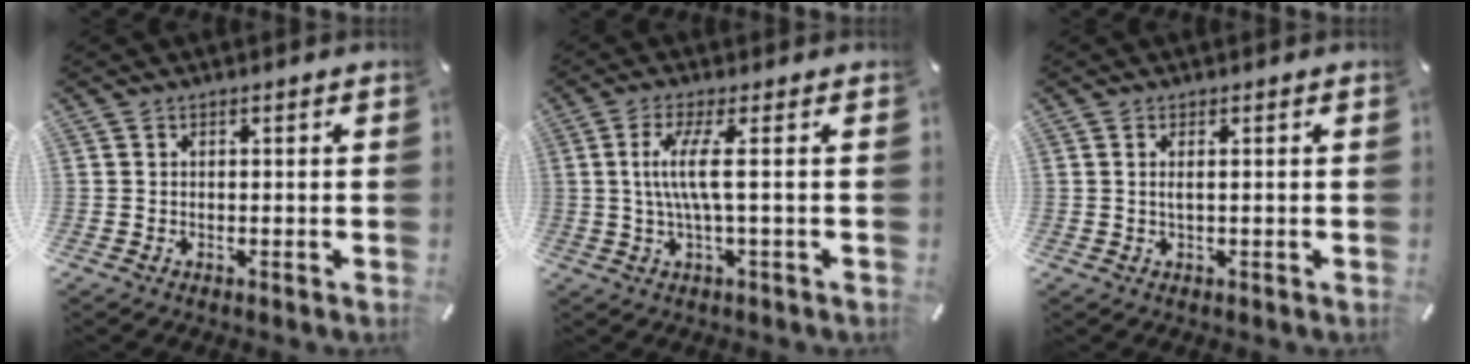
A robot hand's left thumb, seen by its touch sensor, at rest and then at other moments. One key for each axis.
{"total": 7.7, "fx": 0.5, "fy": 0.6, "fz": 7.6, "tx": -0.157, "ty": -0.006, "tz": 0.001}
{"total": 1.3, "fx": 0.2, "fy": 0.1, "fz": 1.3, "tx": -0.026, "ty": -0.002, "tz": 0.002}